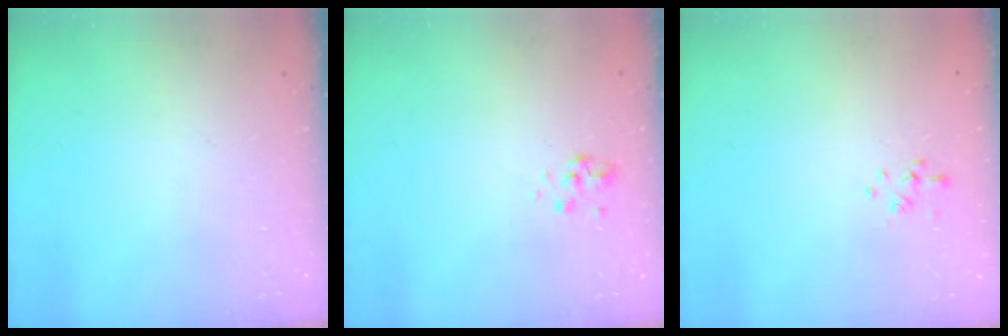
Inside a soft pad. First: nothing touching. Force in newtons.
{"total": 2.9, "press": 2.8, "slide": 0.9}
{"total": 0.8, "press": 0.6, "slide": 0.4}